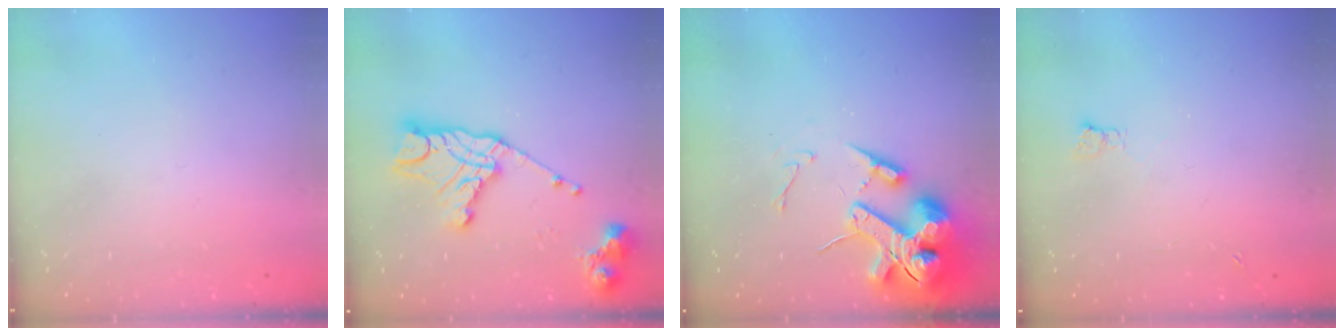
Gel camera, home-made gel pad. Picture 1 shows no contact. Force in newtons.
{"total": 16.8, "press": 16.7, "slide": 1.4}
{"total": 15.9, "press": 15.7, "slide": 2.4}
{"total": 2.9, "press": 2.9, "slide": 0.5}